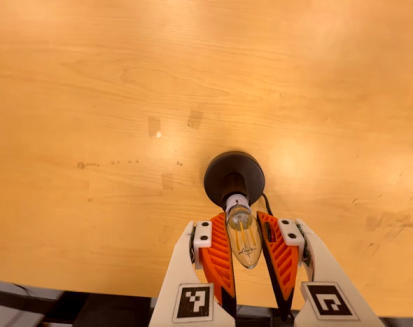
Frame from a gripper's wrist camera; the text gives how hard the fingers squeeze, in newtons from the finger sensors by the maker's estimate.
{"total": 12.0, "left": 11.4, "right": 12.6}